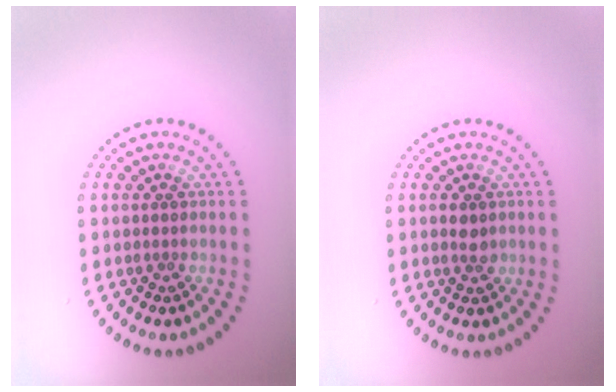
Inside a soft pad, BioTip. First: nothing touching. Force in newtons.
{"total": 1.3, "press": 1.3, "slide": 0.2}